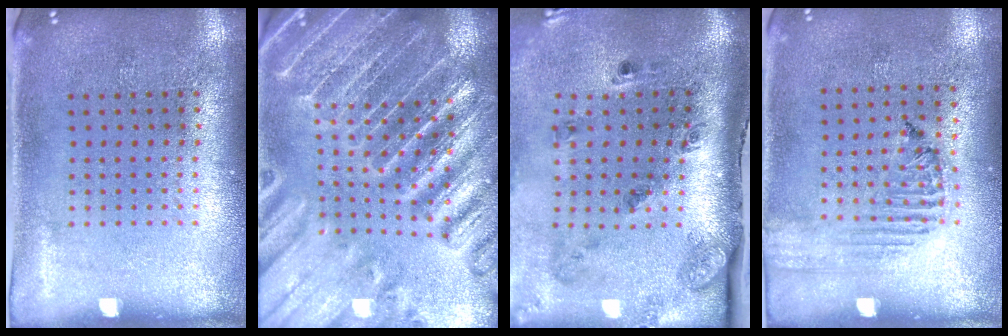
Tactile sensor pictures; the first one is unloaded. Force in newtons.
{"total": 4.4, "press": 4.0, "slide": 1.7}
{"total": 2.5, "press": 1.7, "slide": 1.8}
{"total": 1.5, "press": 1.5, "slide": 0.3}